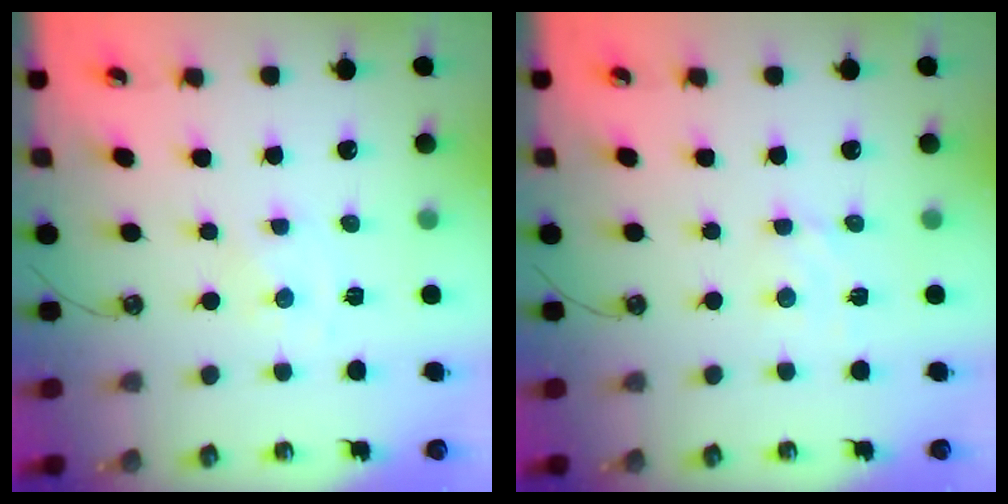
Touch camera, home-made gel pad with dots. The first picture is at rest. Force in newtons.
{"total": 3.1, "press": 3.1, "slide": 0.3}